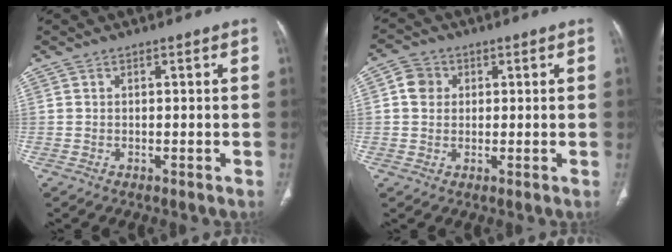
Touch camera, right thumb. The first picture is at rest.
{"total": 4.6, "force": [1.0, 4.1, 2.0], "torque": [-0.025, 0.006, 0.015]}